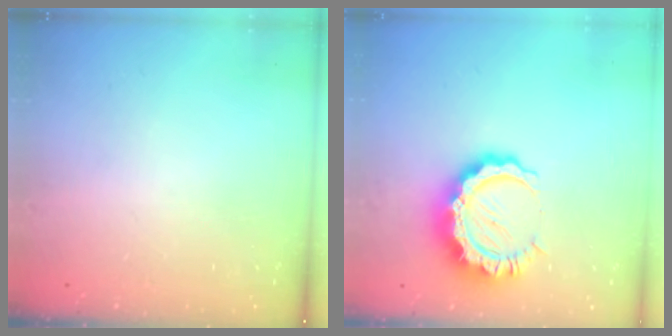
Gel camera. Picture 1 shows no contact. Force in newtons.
{"total": 11.0, "press": 11.0, "slide": 1.1}